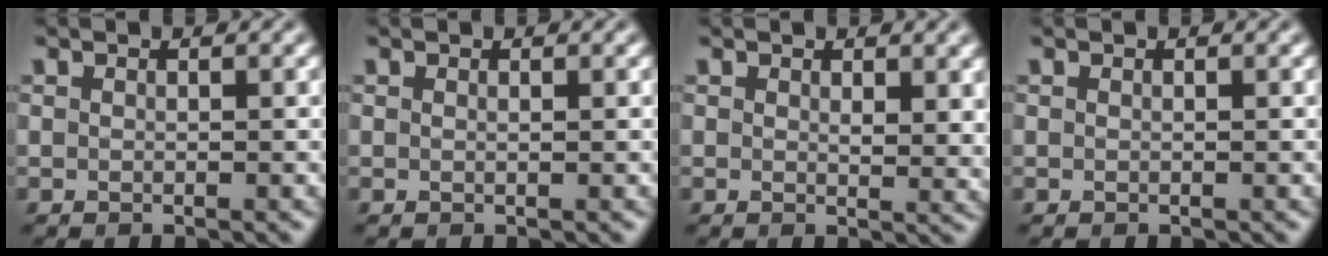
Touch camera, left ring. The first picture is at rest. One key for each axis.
{"total": 0.5, "fx": 0.2, "fy": 0.2, "fz": 0.4, "tx": -0.003, "ty": 0.002, "tz": 0.000}
{"total": 2.2, "fx": 0.9, "fy": 0.9, "fz": 1.8, "tx": -0.022, "ty": -0.007, "tz": 0.018}
{"total": 0.0}